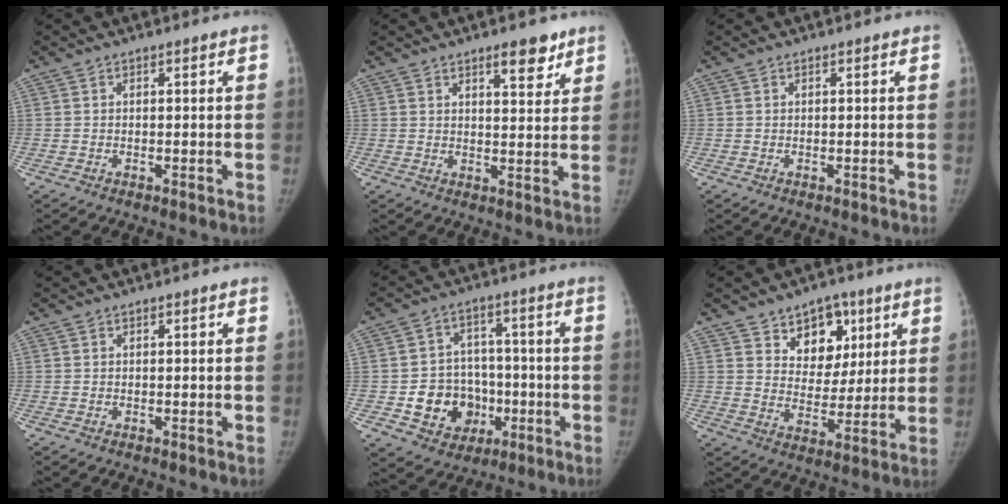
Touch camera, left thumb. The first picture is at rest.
{"total": 5.7, "force": [3.9, 2.1, 3.7], "torque": [-0.031, -0.024, 0.054]}
{"total": 0.0}
{"total": 0.0}
{"total": 12.0, "force": [-3.3, 10.2, 5.4], "torque": [-0.034, 0.029, -0.044]}
{"total": 10.8, "force": [5.9, 7.8, 4.6], "torque": [-0.027, -0.028, 0.096]}